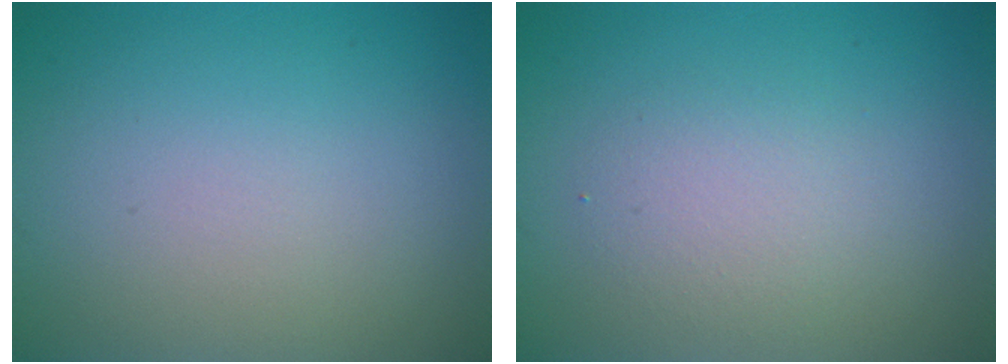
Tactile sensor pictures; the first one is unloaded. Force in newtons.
{"total": 2.4, "press": 2.4, "slide": 0.2}